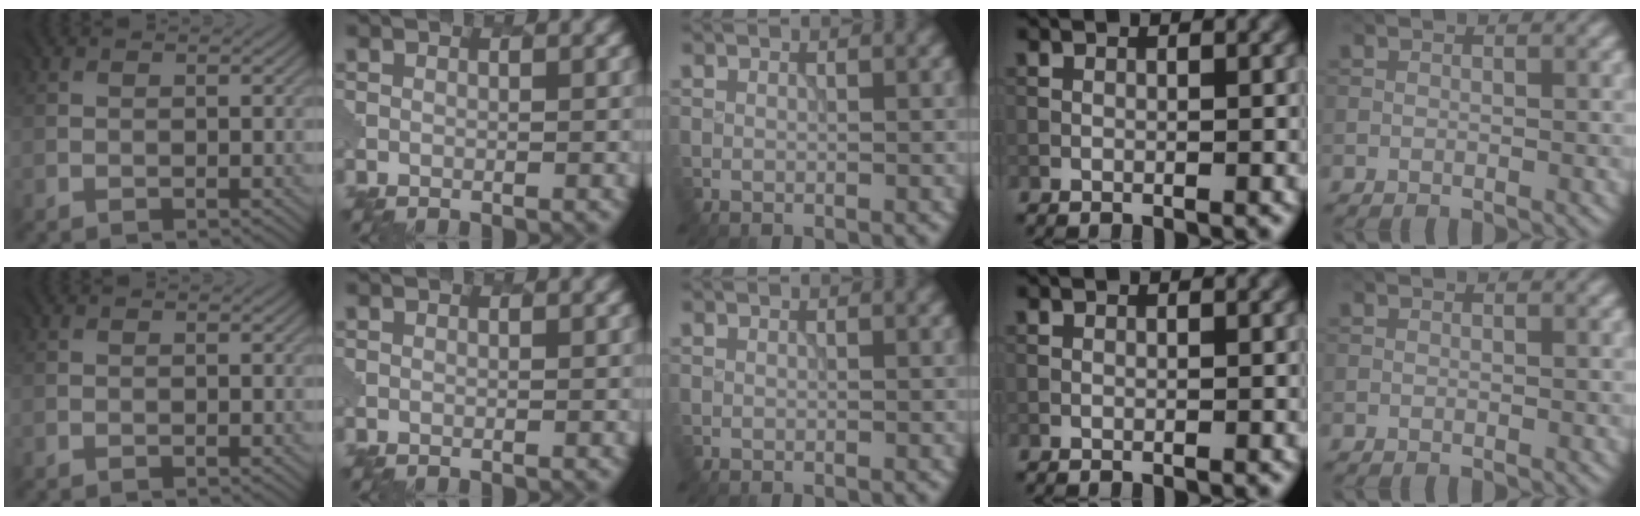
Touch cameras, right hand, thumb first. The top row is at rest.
{}